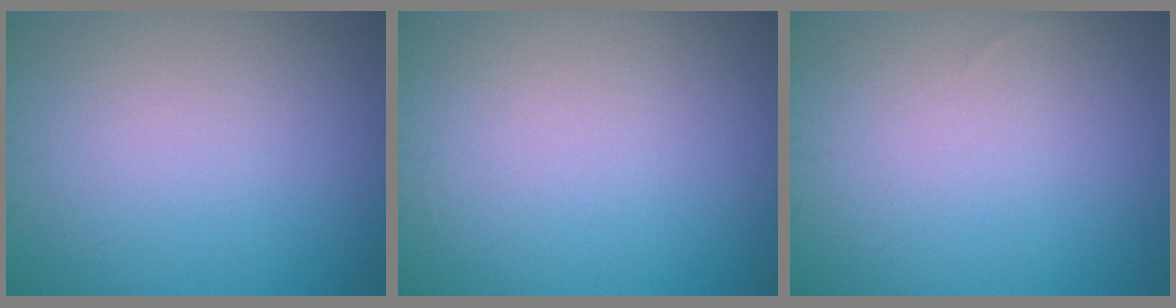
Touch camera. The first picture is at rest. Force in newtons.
{"total": 0.0}
{"total": 0.0}